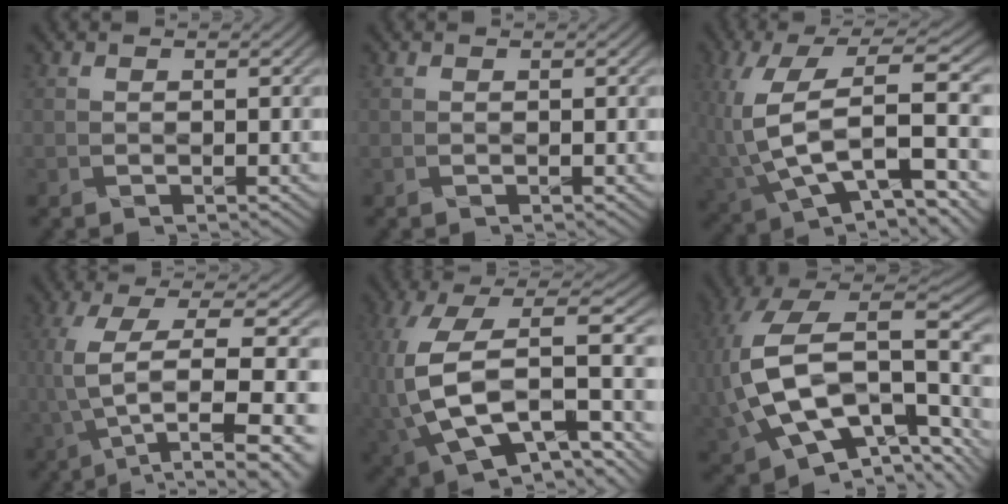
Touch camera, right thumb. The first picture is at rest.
{"total": 0.0}
{"total": 13.9, "force": [-1.2, 6.1, 12.4], "torque": [-0.266, -0.012, -0.006]}
{"total": 11.8, "force": [0.2, 4.0, 11.0], "torque": [-0.191, -0.003, 0.015]}
{"total": 14.4, "force": [-2.5, 6.9, 12.4], "torque": [-0.276, -0.015, -0.036]}
{"total": 18.2, "force": [-2.6, 11.8, 13.5], "torque": [-0.311, -0.037, -0.007]}